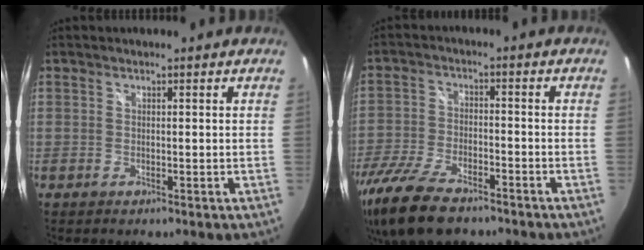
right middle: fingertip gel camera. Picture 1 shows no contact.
{"total": 15.5, "force": [-11.6, 5.6, 8.6], "torque": [-0.204, -0.038, -0.216]}